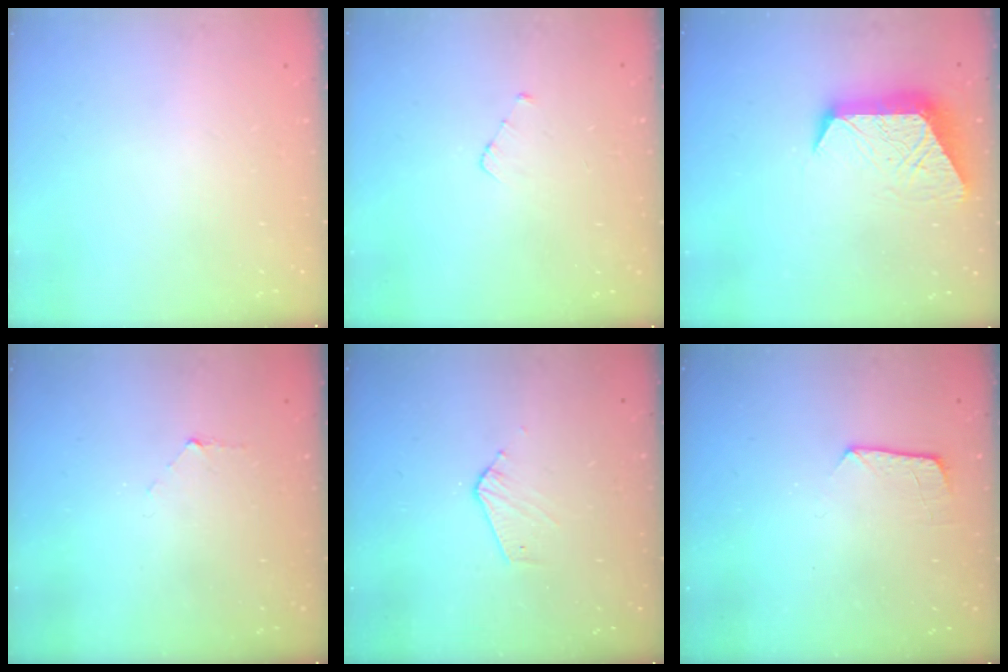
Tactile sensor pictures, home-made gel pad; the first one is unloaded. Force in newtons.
{"total": 2.9, "press": 2.9, "slide": 0.2}
{"total": 11.7, "press": 11.7, "slide": 0.9}
{"total": 3.6, "press": 3.6, "slide": 0.3}
{"total": 4.2, "press": 4.2, "slide": 0.4}
{"total": 5.9, "press": 5.8, "slide": 0.6}